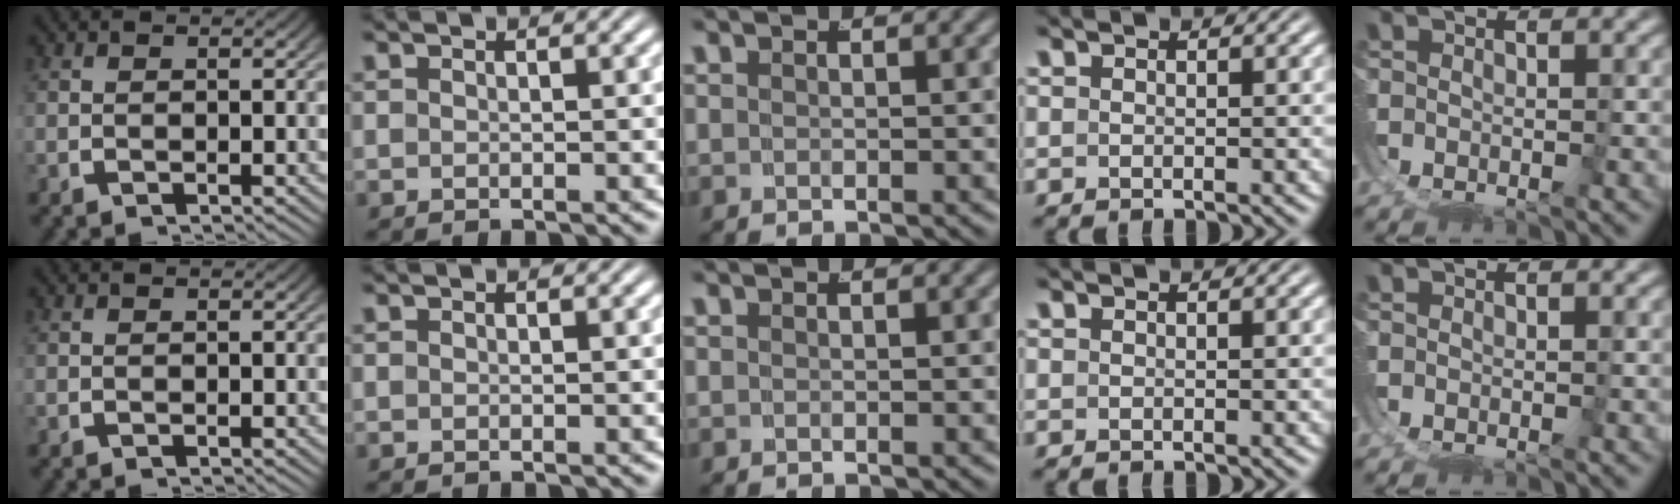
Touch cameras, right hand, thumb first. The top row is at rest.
{}